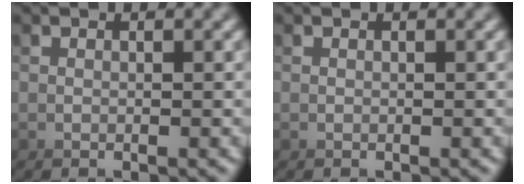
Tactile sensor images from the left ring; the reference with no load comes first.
{"total": 0.0}